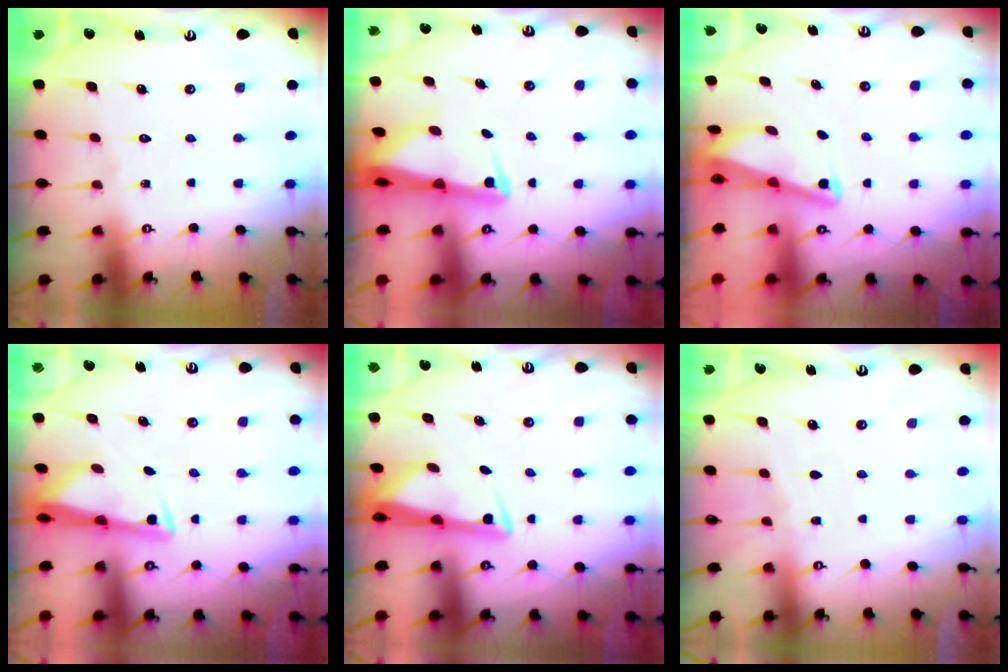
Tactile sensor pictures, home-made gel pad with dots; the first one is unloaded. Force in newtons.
{"total": 2.7, "press": 2.7, "slide": 0.4}
{"total": 2.0, "press": 2.0, "slide": 0.4}
{"total": 2.9, "press": 2.9, "slide": 0.1}
{"total": 3.4, "press": 3.3, "slide": 0.9}
{"total": 2.7, "press": 2.7, "slide": 0.4}